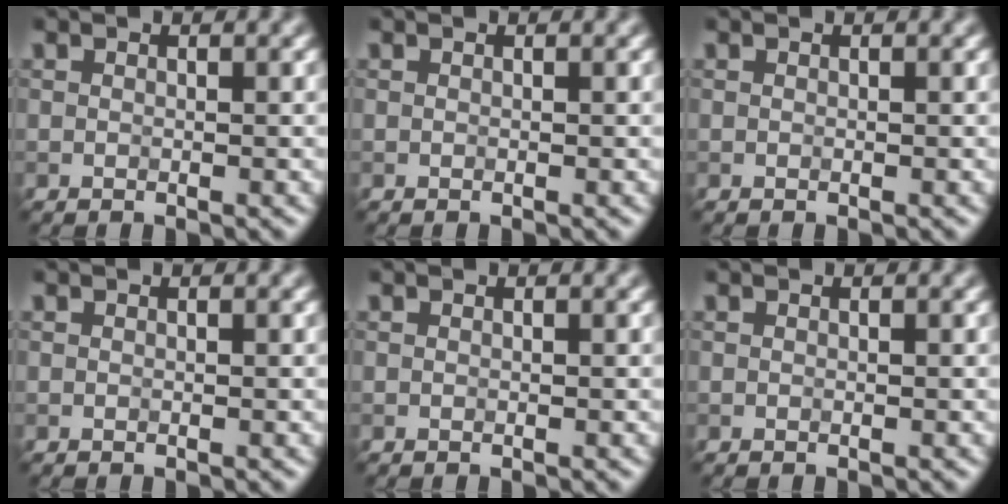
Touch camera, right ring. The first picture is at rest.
{"total": 0.0}
{"total": 0.0}
{"total": 0.0}
{"total": 0.0}
{"total": 0.0}